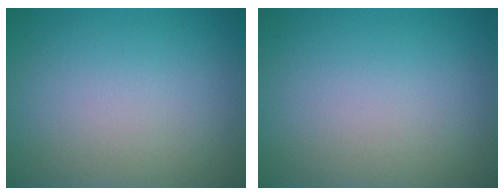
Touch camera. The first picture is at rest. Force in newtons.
{"total": 0.0}